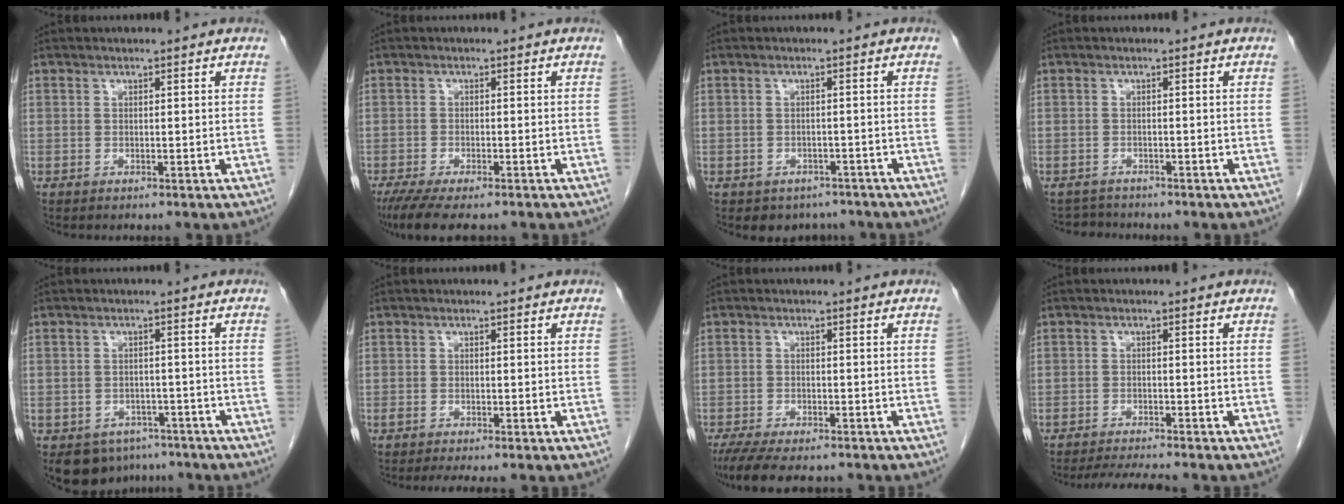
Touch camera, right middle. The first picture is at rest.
{"total": 8.4, "force": [-6.7, 2.0, 4.8], "torque": [-0.072, -0.015, -0.105]}
{"total": 4.8, "force": [-3.8, 2.9, 0.4], "torque": [0.008, 0.012, -0.047]}
{"total": 2.2, "force": [-2.0, 0.4, -0.7], "torque": [0.011, -0.008, -0.034]}
{"total": 7.3, "force": [-5.3, 4.6, 1.6], "torque": [-0.017, 0.005, -0.069]}
{"total": 3.6, "force": [-3.0, 0.2, 1.9], "torque": [-0.024, -0.006, -0.045]}
{"total": 10.2, "force": [-8.4, 2.7, 5.1], "torque": [-0.081, -0.012, -0.127]}
{"total": 5.3, "force": [-4.9, -0.2, 2.0], "torque": [-0.031, -0.015, -0.081]}